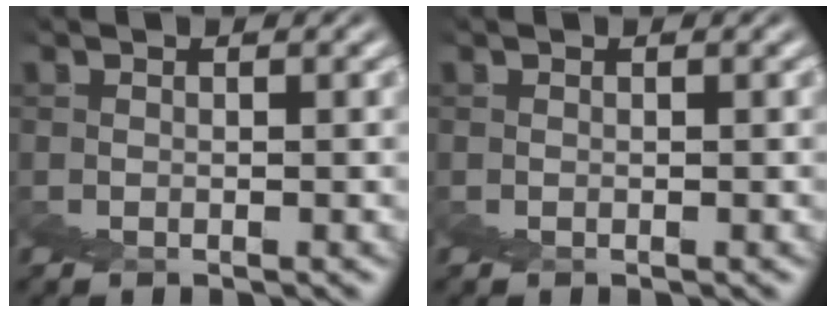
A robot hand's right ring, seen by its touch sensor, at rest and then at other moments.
{"total": 0.0}